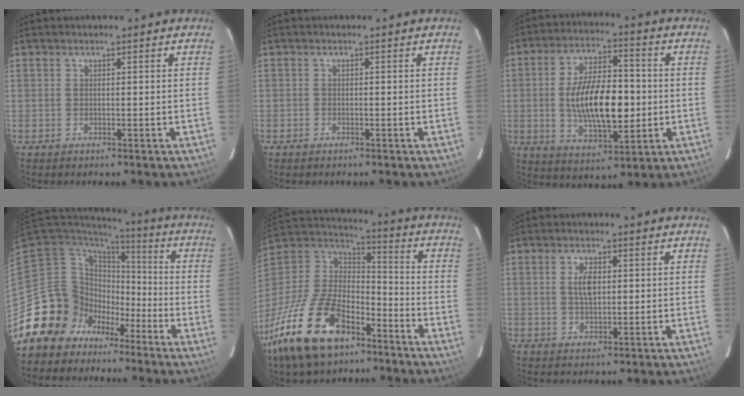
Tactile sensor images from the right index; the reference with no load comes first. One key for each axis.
{"total": 0.7, "fx": -0.6, "fy": 0.4, "fz": -0.1, "tx": -0.002, "ty": 0.000, "tz": -0.012}
{"total": 15.9, "fx": -1.3, "fy": 7.1, "fz": 14.2, "tx": -0.256, "ty": 0.003, "tz": -0.014}
{"total": 14.4, "fx": -9.9, "fy": 10.1, "fz": 2.4, "tx": -0.064, "ty": 0.044, "tz": -0.177}
{"total": 26.4, "fx": -16.1, "fy": 13.4, "fz": 16.1, "tx": -0.352, "ty": -0.025, "tz": -0.276}
{"total": 3.9, "fx": 0.7, "fy": 1.9, "fz": 3.3, "tx": -0.061, "ty": 0.003, "tz": 0.015}